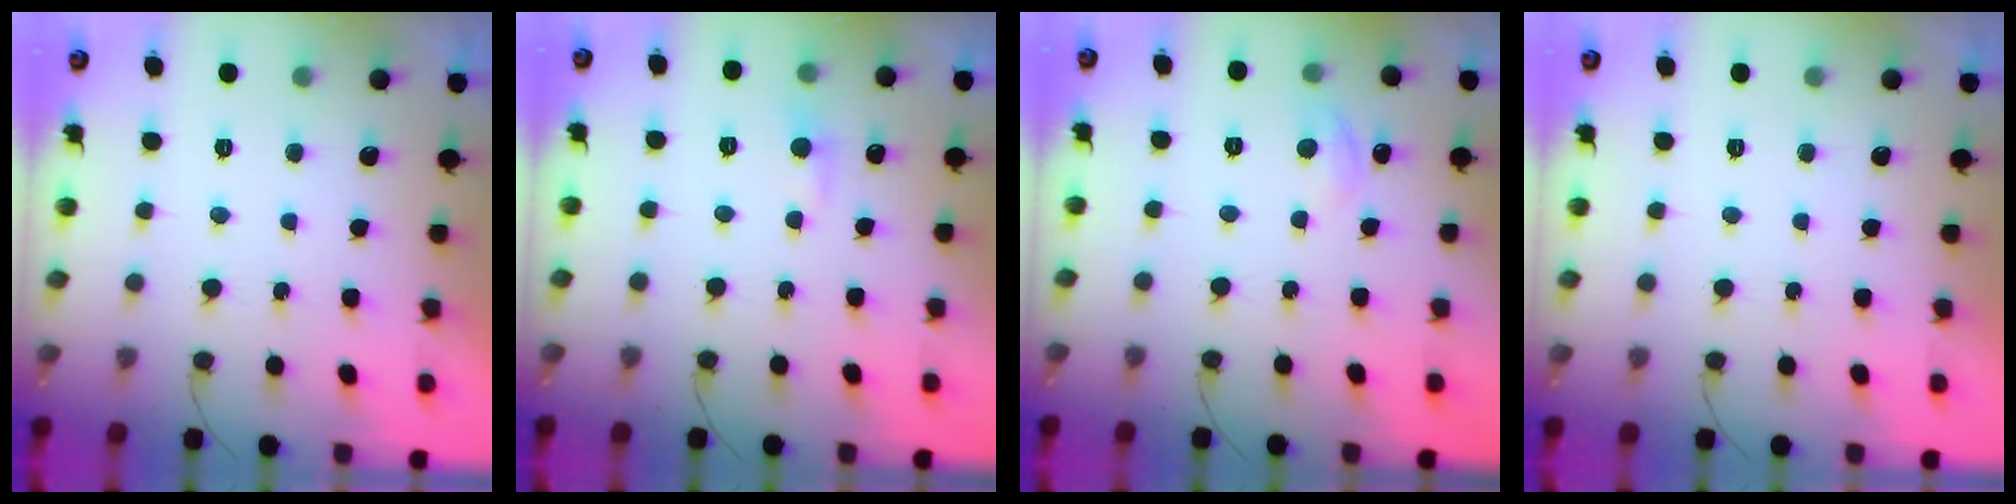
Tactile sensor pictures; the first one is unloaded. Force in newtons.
{"total": 4.6, "press": 4.6, "slide": 0.5}
{"total": 5.9, "press": 5.8, "slide": 0.9}
{"total": 0.0}